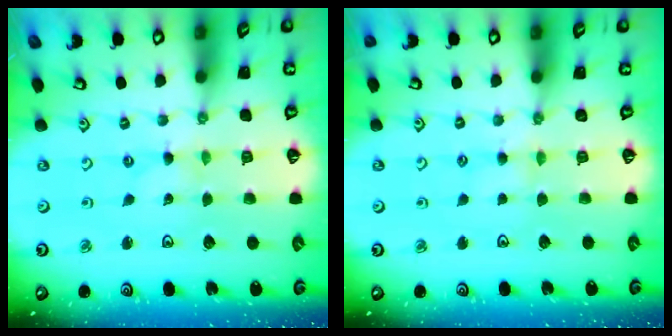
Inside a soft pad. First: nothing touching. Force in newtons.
{"total": 4.6, "press": 4.6, "slide": 0.4}